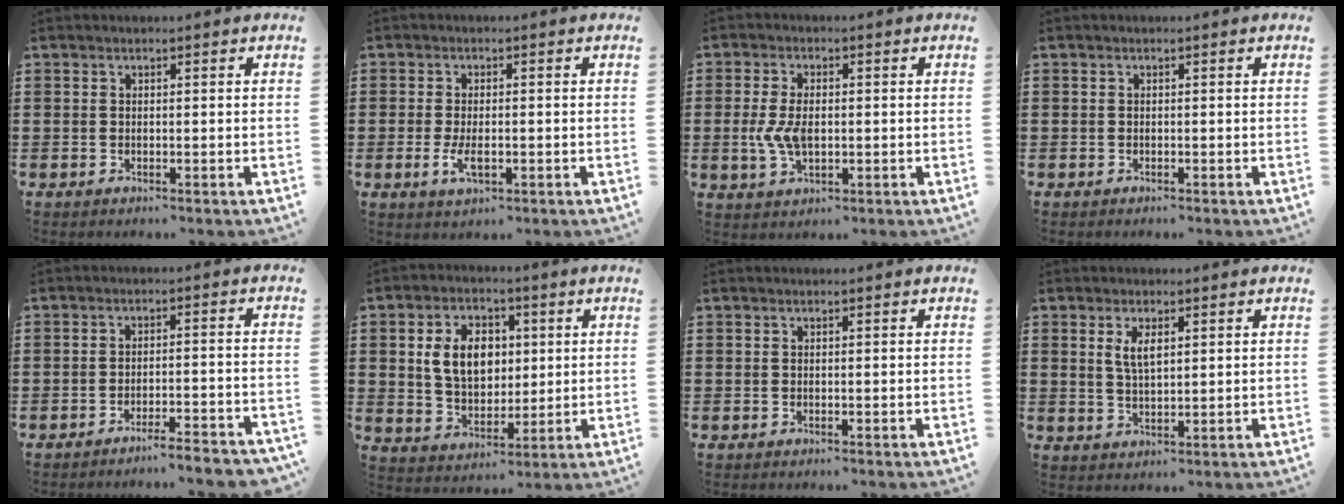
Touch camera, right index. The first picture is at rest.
{"total": 3.3, "force": [-0.7, 1.4, 2.9], "torque": [-0.066, -0.005, -0.015]}
{"total": 5.3, "force": [-0.4, 3.0, 4.4], "torque": [-0.105, 0.001, -0.012]}
{"total": 0.5, "force": [-0.3, 0.4, 0.0], "torque": [0.000, 0.004, -0.008]}
{"total": 3.5, "force": [-3.3, -0.4, 1.1], "torque": [-0.020, -0.005, -0.068]}
{"total": 8.4, "force": [1.5, 6.0, 5.7], "torque": [-0.126, 0.010, 0.020]}
{"total": 0.0}
{"total": 3.5, "force": [1.3, 1.3, 3.0], "torque": [-0.063, 0.004, 0.021]}